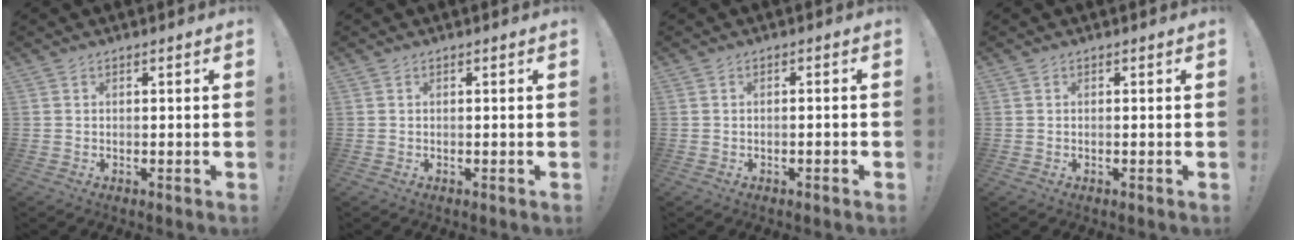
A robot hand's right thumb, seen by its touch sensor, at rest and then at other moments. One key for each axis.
{"total": 0.0}
{"total": 1.3, "fx": -1.1, "fy": -0.2, "fz": 0.7, "tx": -0.008, "ty": 0.000, "tz": -0.019}
{"total": 0.0}